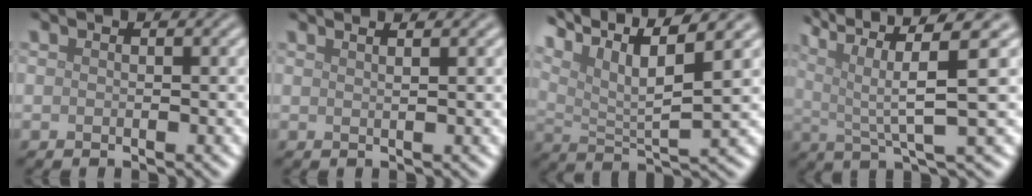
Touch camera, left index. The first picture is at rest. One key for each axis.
{"total": 3.0, "fx": 1.9, "fy": 1.2, "fz": 1.9, "tx": -0.003, "ty": 0.014, "tz": -0.007}
{"total": 10.0, "fx": 6.8, "fy": 2.2, "fz": 6.9, "tx": -0.130, "ty": 0.017, "tz": 0.108}
{"total": 8.1, "fx": 2.8, "fy": 1.8, "fz": 7.4, "tx": -0.120, "ty": 0.019, "tz": 0.050}